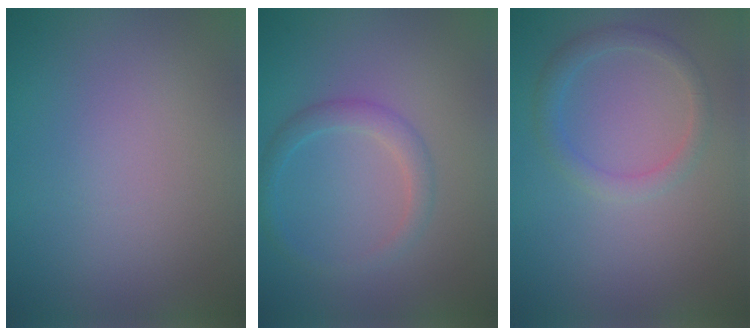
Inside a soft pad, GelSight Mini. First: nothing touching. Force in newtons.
{"total": 2.0, "press": 2.0, "slide": 0.2}
{"total": 1.9, "press": 1.9, "slide": 0.1}